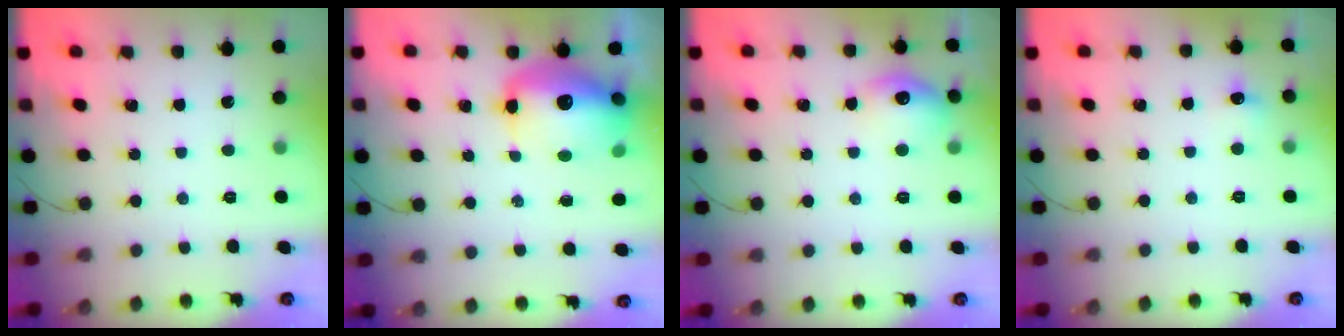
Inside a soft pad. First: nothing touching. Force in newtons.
{"total": 14.6, "press": 14.2, "slide": 3.2}
{"total": 10.9, "press": 10.8, "slide": 0.5}
{"total": 4.5, "press": 4.3, "slide": 1.3}